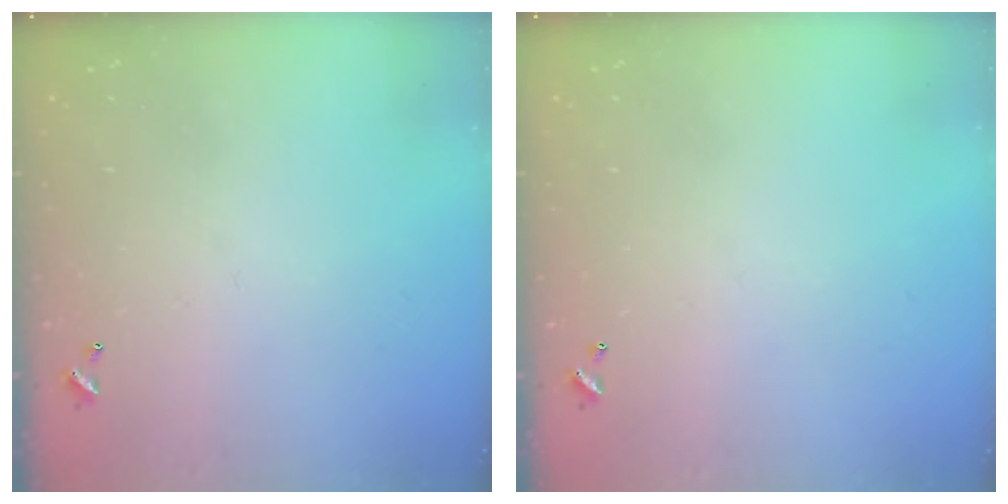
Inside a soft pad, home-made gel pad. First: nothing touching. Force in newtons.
{"total": 0.0}